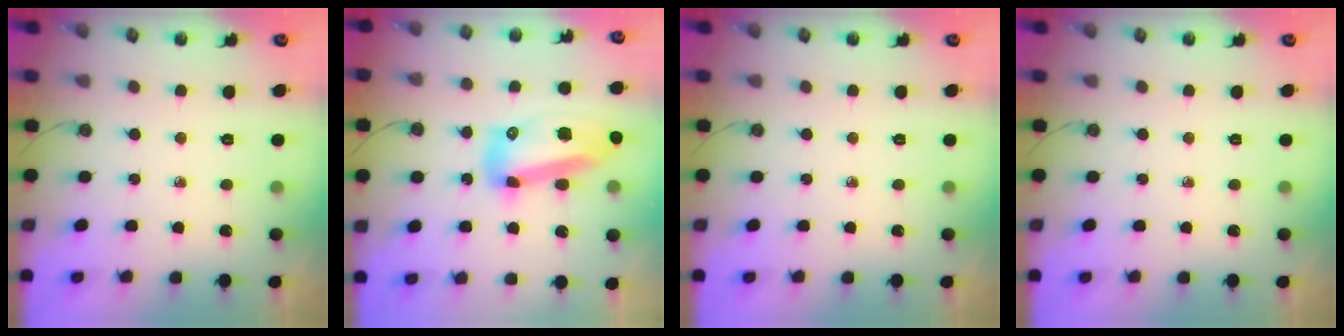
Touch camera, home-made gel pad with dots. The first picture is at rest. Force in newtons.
{"total": 15.6, "press": 15.5, "slide": 1.8}
{"total": 0.0}
{"total": 0.0}